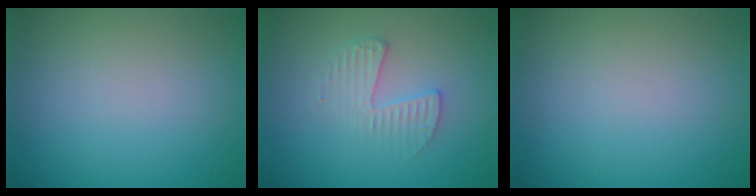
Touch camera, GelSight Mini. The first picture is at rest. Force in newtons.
{"total": 2.3, "press": 2.3, "slide": 0.3}
{"total": 0.0}